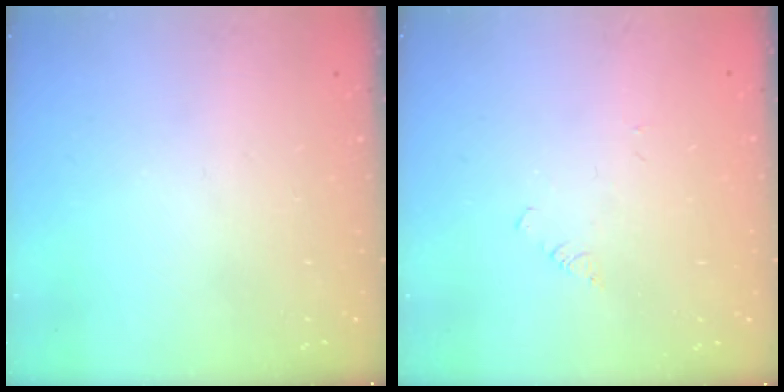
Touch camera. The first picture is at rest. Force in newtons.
{"total": 1.0, "press": 0.9, "slide": 0.2}